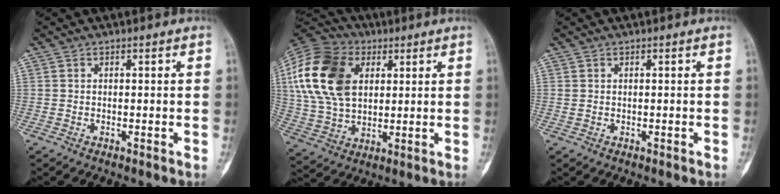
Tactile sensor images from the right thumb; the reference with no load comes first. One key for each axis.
{"total": 21.1, "fx": 5.5, "fy": 14.4, "fz": 14.4, "tx": -0.287, "ty": 0.004, "tz": 0.097}
{"total": 0.5, "fx": 0.0, "fy": 0.4, "fz": 0.3, "tx": -0.013, "ty": 0.005, "tz": 0.005}